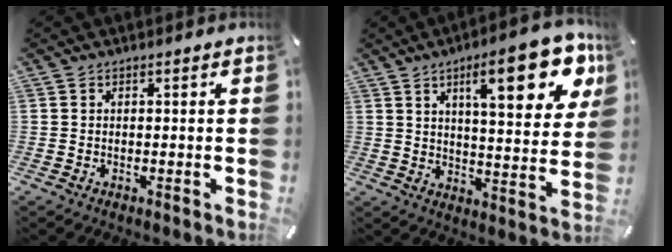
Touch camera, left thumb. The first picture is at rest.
{"total": 18.7, "force": [8.9, 6.4, 15.1], "torque": [-0.210, -0.036, 0.132]}